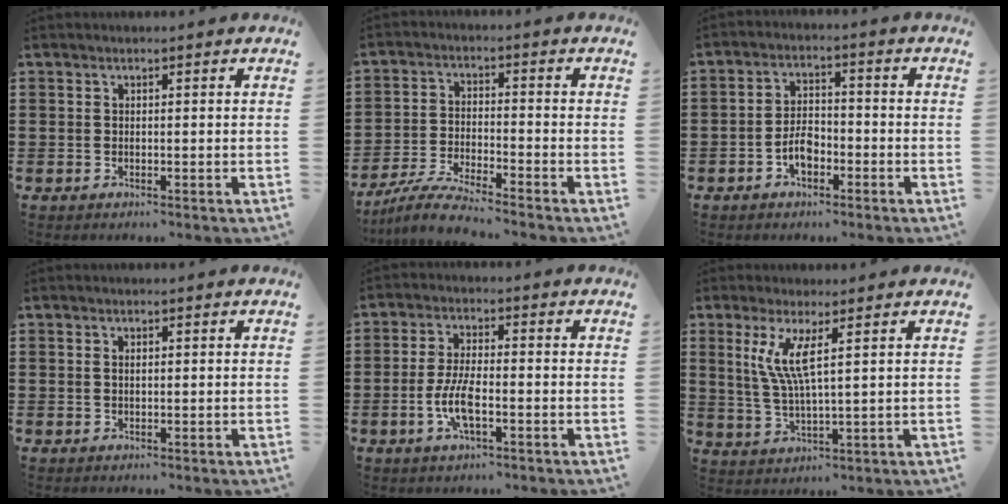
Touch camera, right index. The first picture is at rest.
{"total": 5.2, "force": [-5.0, -0.3, 1.6], "torque": [-0.048, -0.015, -0.101]}
{"total": 4.1, "force": [-1.9, 2.3, 2.9], "torque": [-0.063, 0.002, -0.039]}
{"total": 0.9, "force": [0.2, 0.4, 0.8], "torque": [-0.016, 0.004, 0.003]}
{"total": 5.9, "force": [-1.7, 1.7, 5.4], "torque": [-0.122, -0.007, -0.038]}
{"total": 6.4, "force": [2.3, 0.7, 5.9], "torque": [-0.129, -0.006, 0.037]}